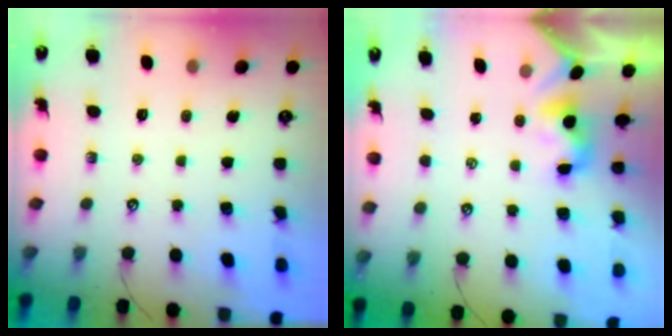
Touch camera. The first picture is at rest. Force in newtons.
{"total": 2.1, "press": 2.1, "slide": 0.5}